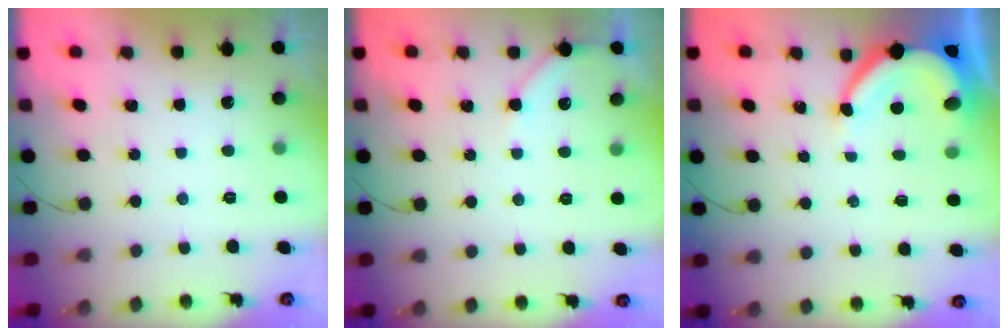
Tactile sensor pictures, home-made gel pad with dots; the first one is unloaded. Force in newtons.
{"total": 4.9, "press": 4.8, "slide": 0.7}
{"total": 7.4, "press": 7.3, "slide": 1.0}